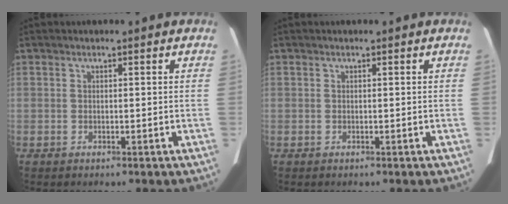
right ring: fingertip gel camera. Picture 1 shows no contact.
{"total": 0.0}